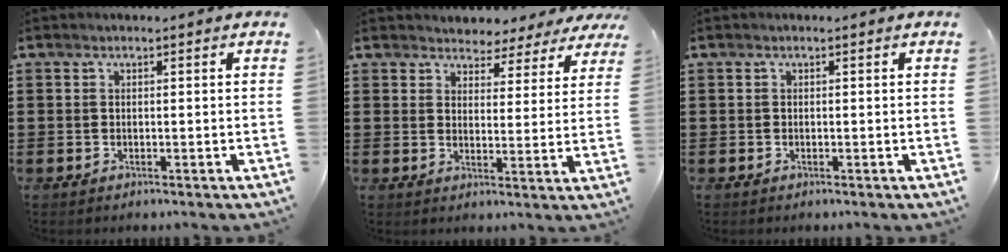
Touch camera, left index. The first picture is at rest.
{"total": 3.5, "force": [3.4, 1.1, -0.1], "torque": [-0.019, -0.014, 0.059]}
{"total": 0.0}